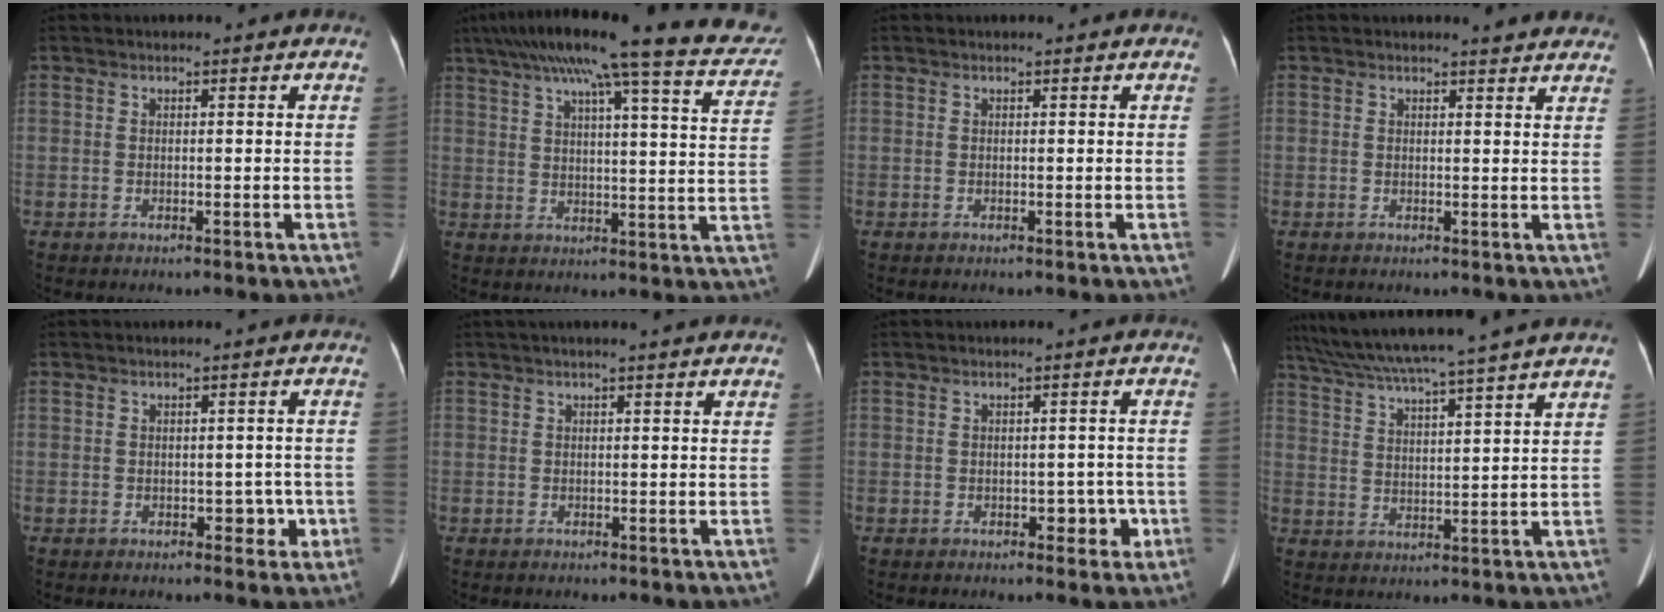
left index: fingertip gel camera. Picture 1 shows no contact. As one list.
[{"total": 24.7, "force": [20.0, 2.0, 14.4], "torque": [-0.222, 0.002, 0.245]}, {"total": 0.0}, {"total": 5.2, "force": [4.9, 1.0, 1.5], "torque": [-0.010, -0.003, 0.037]}, {"total": 2.9, "force": [-1.0, 2.0, 1.9], "torque": [-0.018, 0.006, -0.010]}, {"total": 3.7, "force": [3.2, 0.3, 1.9], "torque": [-0.025, 0.039, 0.037]}, {"total": 3.0, "force": [-1.2, 1.9, 1.9], "torque": [-0.017, 0.007, -0.012]}, {"total": 17.6, "force": [15.1, -1.4, 8.8], "torque": [-0.161, 0.011, 0.223]}]